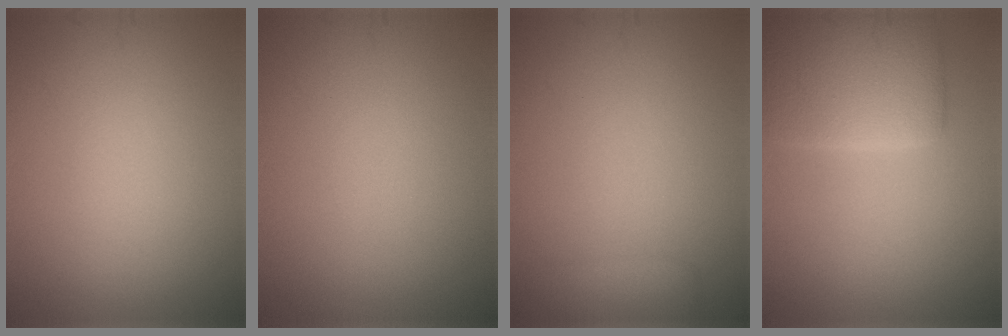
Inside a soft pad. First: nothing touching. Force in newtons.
{"total": 0.0}
{"total": 1.9, "press": 1.9, "slide": 0.1}
{"total": 5.4, "press": 5.4, "slide": 0.3}